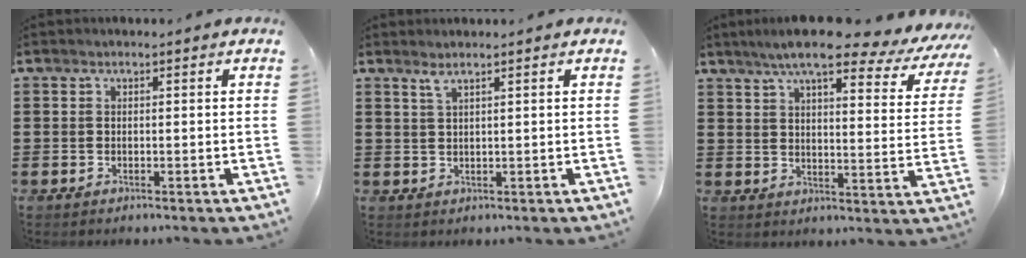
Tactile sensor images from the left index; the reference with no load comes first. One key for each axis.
{"total": 1.6, "fx": 1.1, "fy": 0.1, "fz": 1.2, "tx": -0.026, "ty": 0.000, "tz": 0.019}
{"total": 9.5, "fx": 7.9, "fy": 1.4, "fz": 5.0, "tx": -0.101, "ty": -0.035, "tz": 0.131}